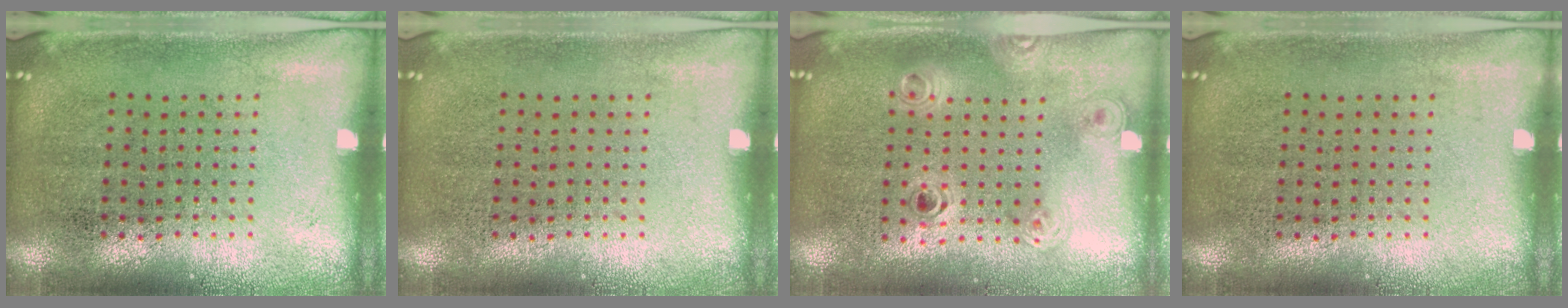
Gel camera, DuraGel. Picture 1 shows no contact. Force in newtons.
{"total": 0.0}
{"total": 1.1, "press": 1.0, "slide": 0.4}
{"total": 0.0}